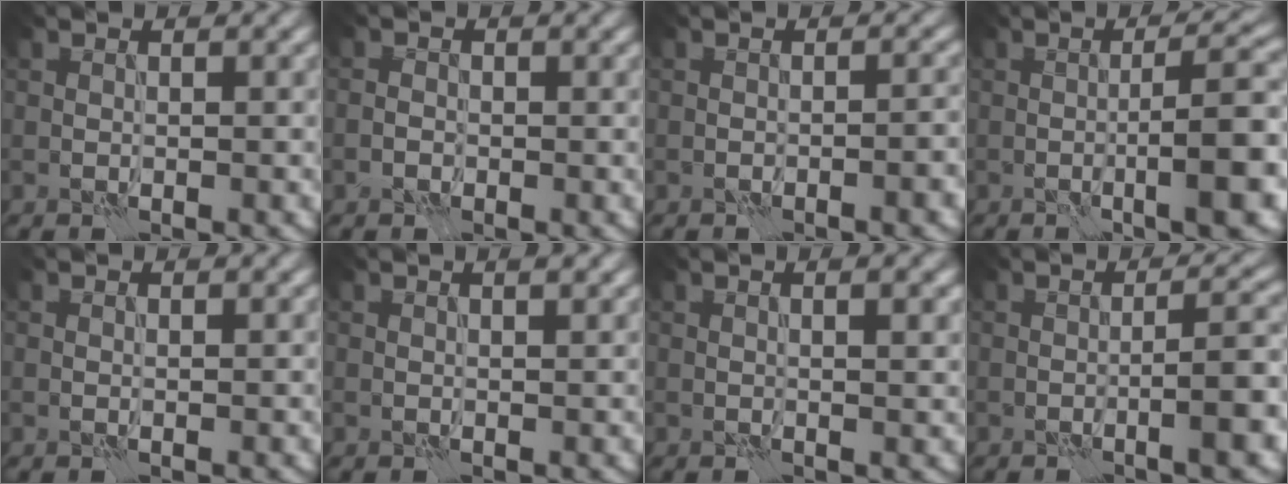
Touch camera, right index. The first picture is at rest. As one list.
[{"total": 0.7, "force": [-0.4, 0.6, 0.0], "torque": [0.002, 0.002, -0.010]}, {"total": 2.1, "force": [-1.2, 0.5, 1.6], "torque": [-0.015, 0.010, -0.021]}, {"total": 6.6, "force": [-1.6, 1.1, 6.3], "torque": [-0.079, 0.013, -0.029]}, {"total": 0.0}, {"total": 1.3, "force": [0.9, 0.2, 0.9], "torque": [-0.013, 0.000, 0.009]}, {"total": 2.9, "force": [1.1, 0.9, 2.5], "torque": [-0.023, 0.003, 0.003]}, {"total": 4.5, "force": [-1.4, 0.8, 4.2], "torque": [-0.054, 0.013, -0.026]}]